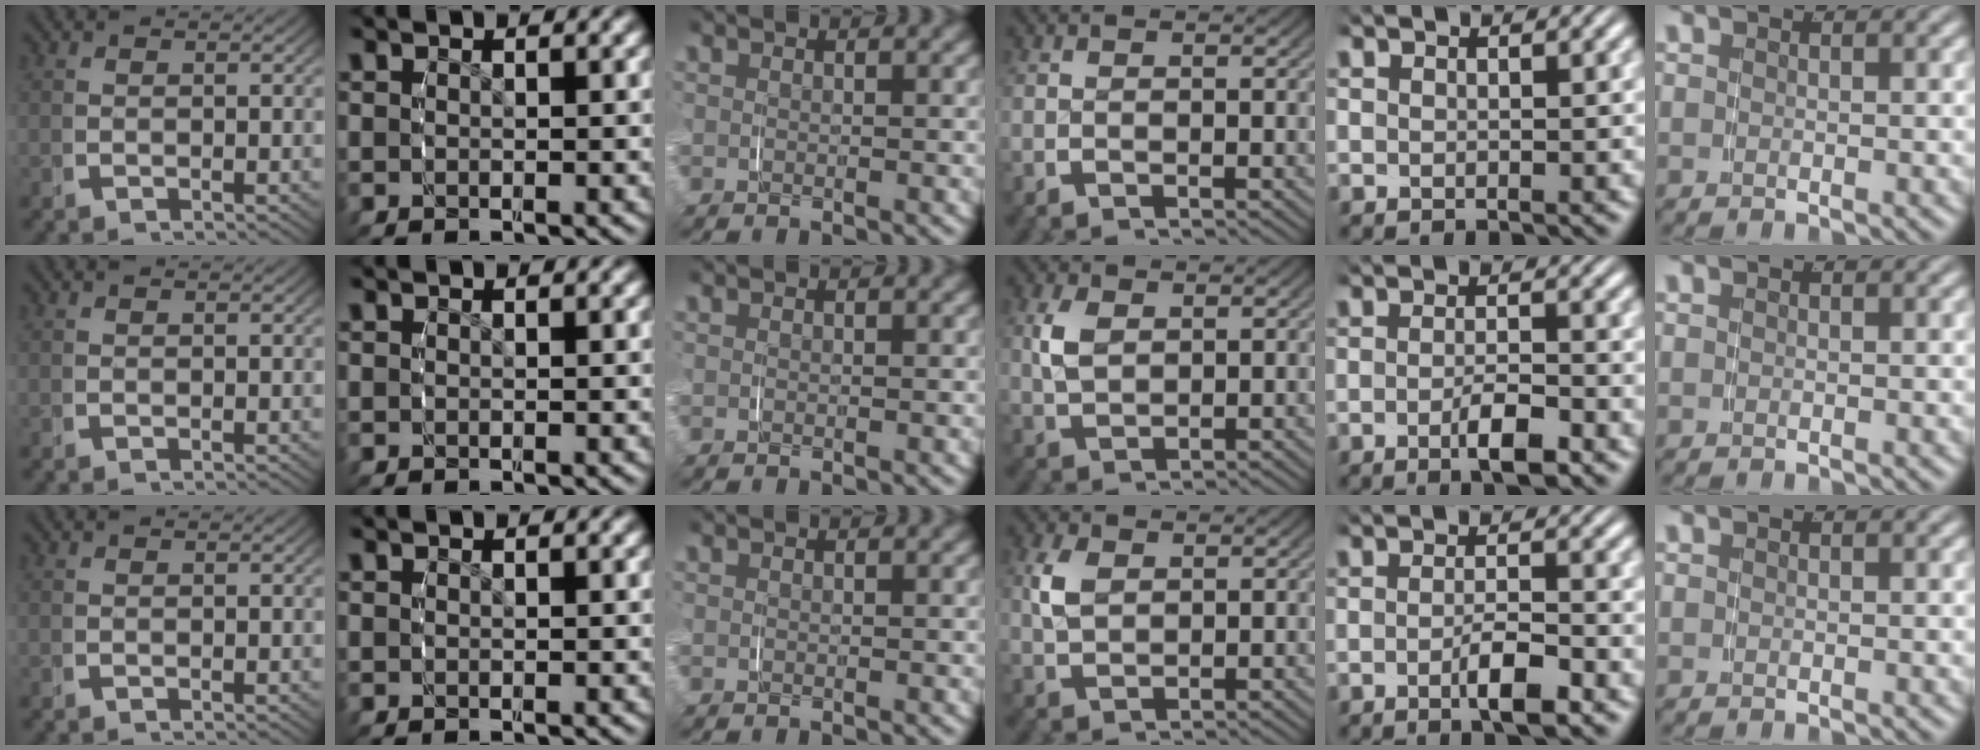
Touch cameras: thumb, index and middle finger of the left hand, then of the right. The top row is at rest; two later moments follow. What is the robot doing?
{"motion": "grasp_and_lifting", "object": "lipstick"}